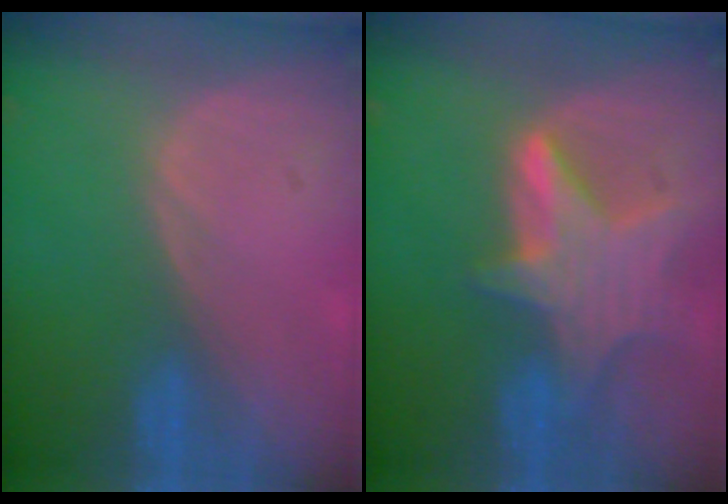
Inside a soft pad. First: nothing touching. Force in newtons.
{"total": 7.8, "press": 7.1, "slide": 3.2}